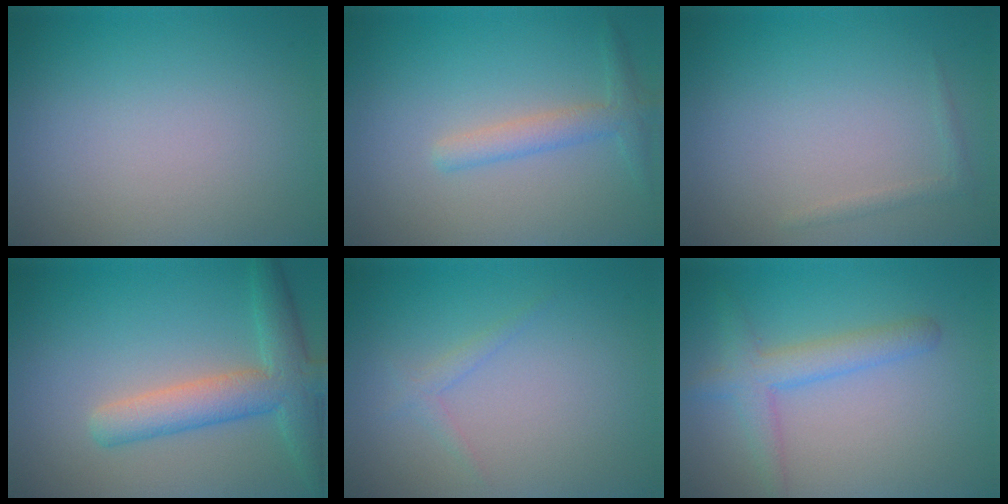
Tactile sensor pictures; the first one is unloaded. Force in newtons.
{"total": 2.3, "press": 2.3, "slide": 0.0}
{"total": 0.8, "press": 0.8, "slide": 0.1}
{"total": 5.2, "press": 5.2, "slide": 0.3}
{"total": 1.0, "press": 1.0, "slide": 0.1}
{"total": 3.1, "press": 3.1, "slide": 0.1}